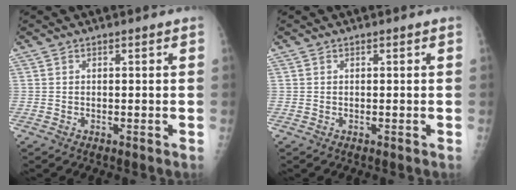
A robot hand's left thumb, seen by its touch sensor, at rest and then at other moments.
{"total": 0.0}